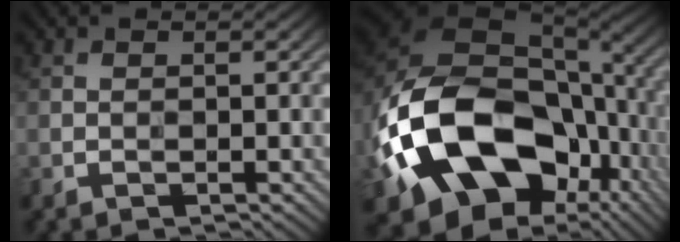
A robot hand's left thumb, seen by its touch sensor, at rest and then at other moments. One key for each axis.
{"total": 20.6, "fx": -4.7, "fy": 14.8, "fz": 13.6, "tx": -0.328, "ty": -0.039, "tz": -0.059}